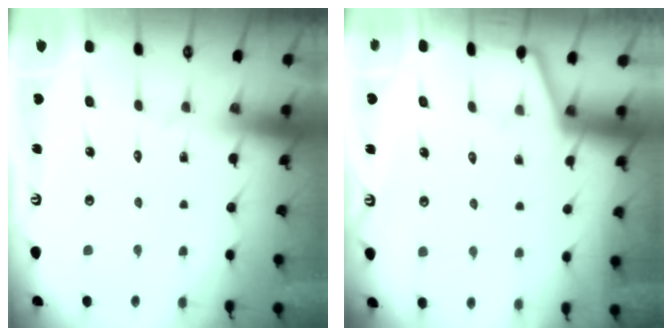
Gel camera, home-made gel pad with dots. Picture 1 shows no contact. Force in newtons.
{"total": 1.1, "press": 1.0, "slide": 0.2}